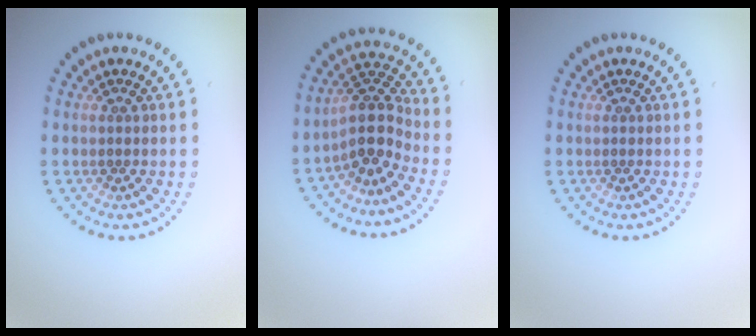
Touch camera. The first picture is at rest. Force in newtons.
{"total": 3.9, "press": 2.9, "slide": 2.6}
{"total": 0.0}